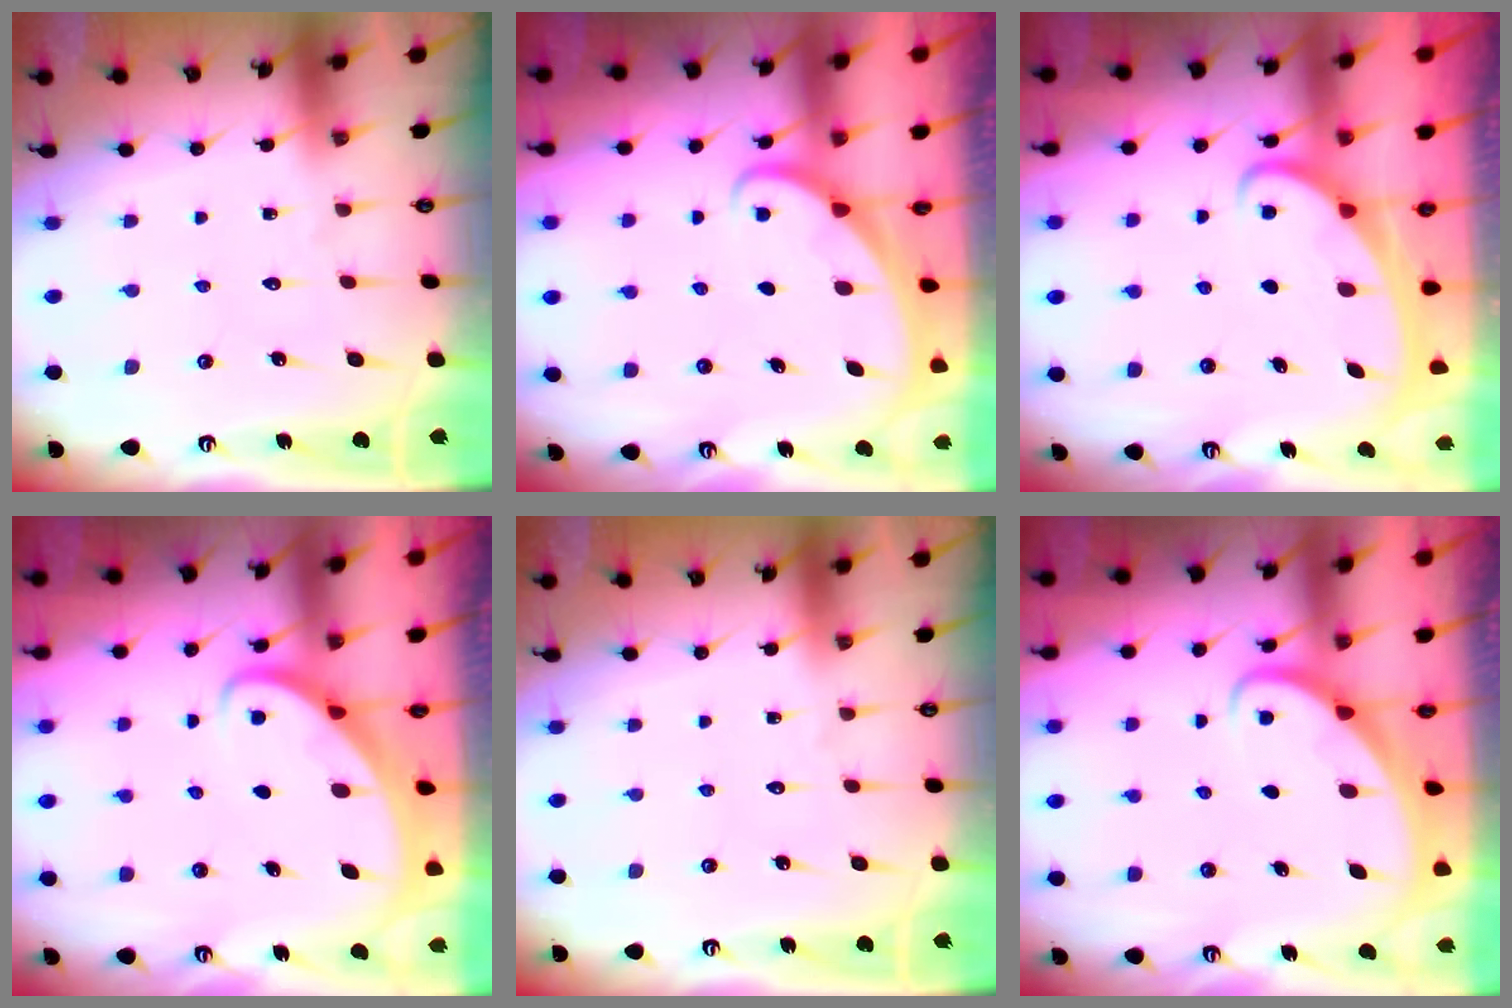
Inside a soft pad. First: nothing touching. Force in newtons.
{"total": 1.6, "press": 1.6, "slide": 0.1}
{"total": 2.1, "press": 2.0, "slide": 0.4}
{"total": 2.2, "press": 2.2, "slide": 0.3}
{"total": 0.0}
{"total": 2.3, "press": 2.3, "slide": 0.2}